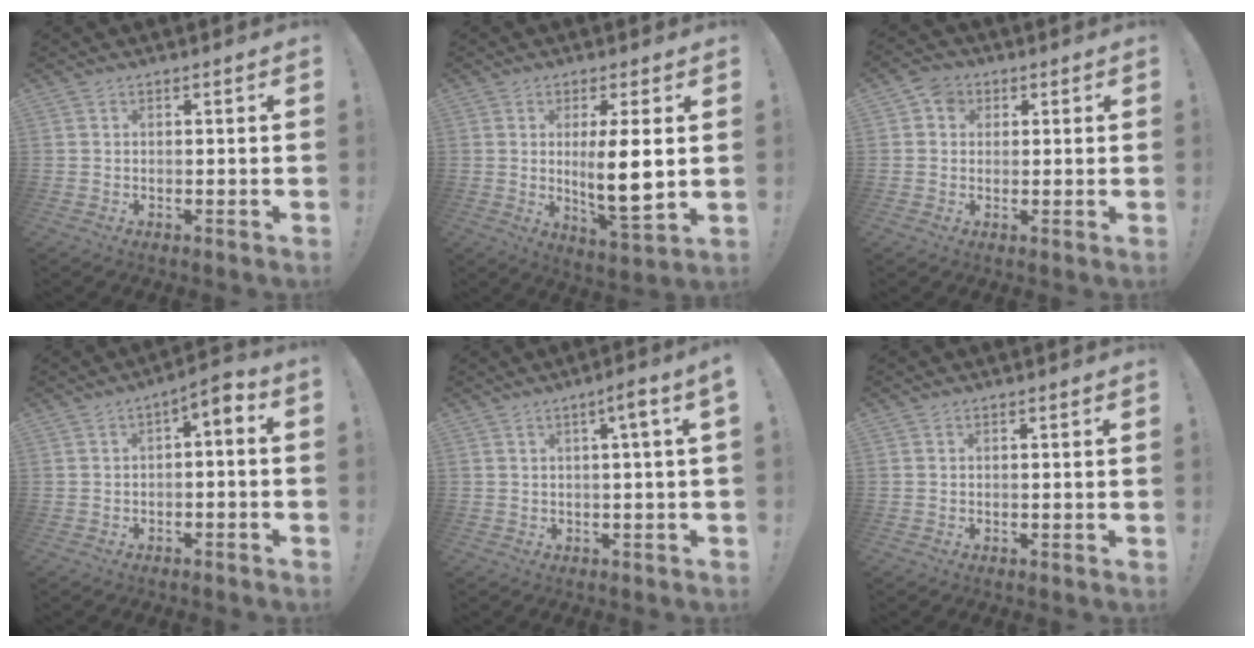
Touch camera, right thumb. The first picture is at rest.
{"total": 10.8, "force": [1.2, 1.8, 10.6], "torque": [-0.179, -0.018, 0.015]}
{"total": 4.7, "force": [1.3, 4.1, 1.7], "torque": [-0.035, 0.006, 0.027]}
{"total": 3.9, "force": [-1.4, 1.1, 3.5], "torque": [-0.050, 0.002, -0.027]}
{"total": 4.6, "force": [0.9, -0.5, 4.5], "torque": [-0.061, -0.011, 0.005]}
{"total": 0.0}